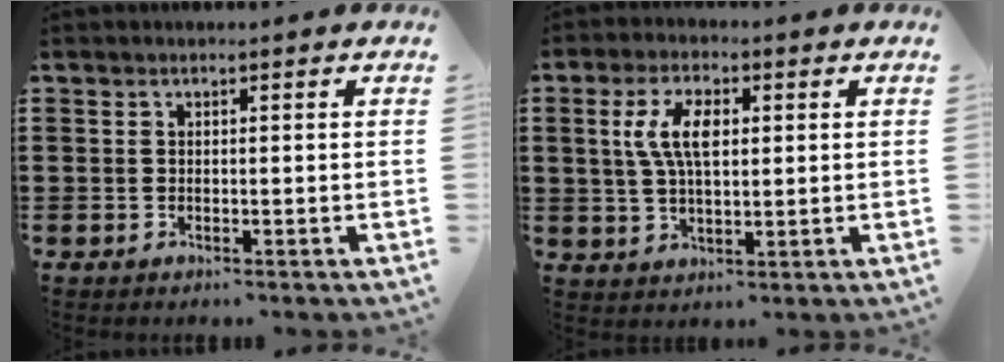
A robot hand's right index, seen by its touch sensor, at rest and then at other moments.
{"total": 6.4, "force": [1.4, 2.9, 5.5], "torque": [-0.115, 0.013, 0.022]}